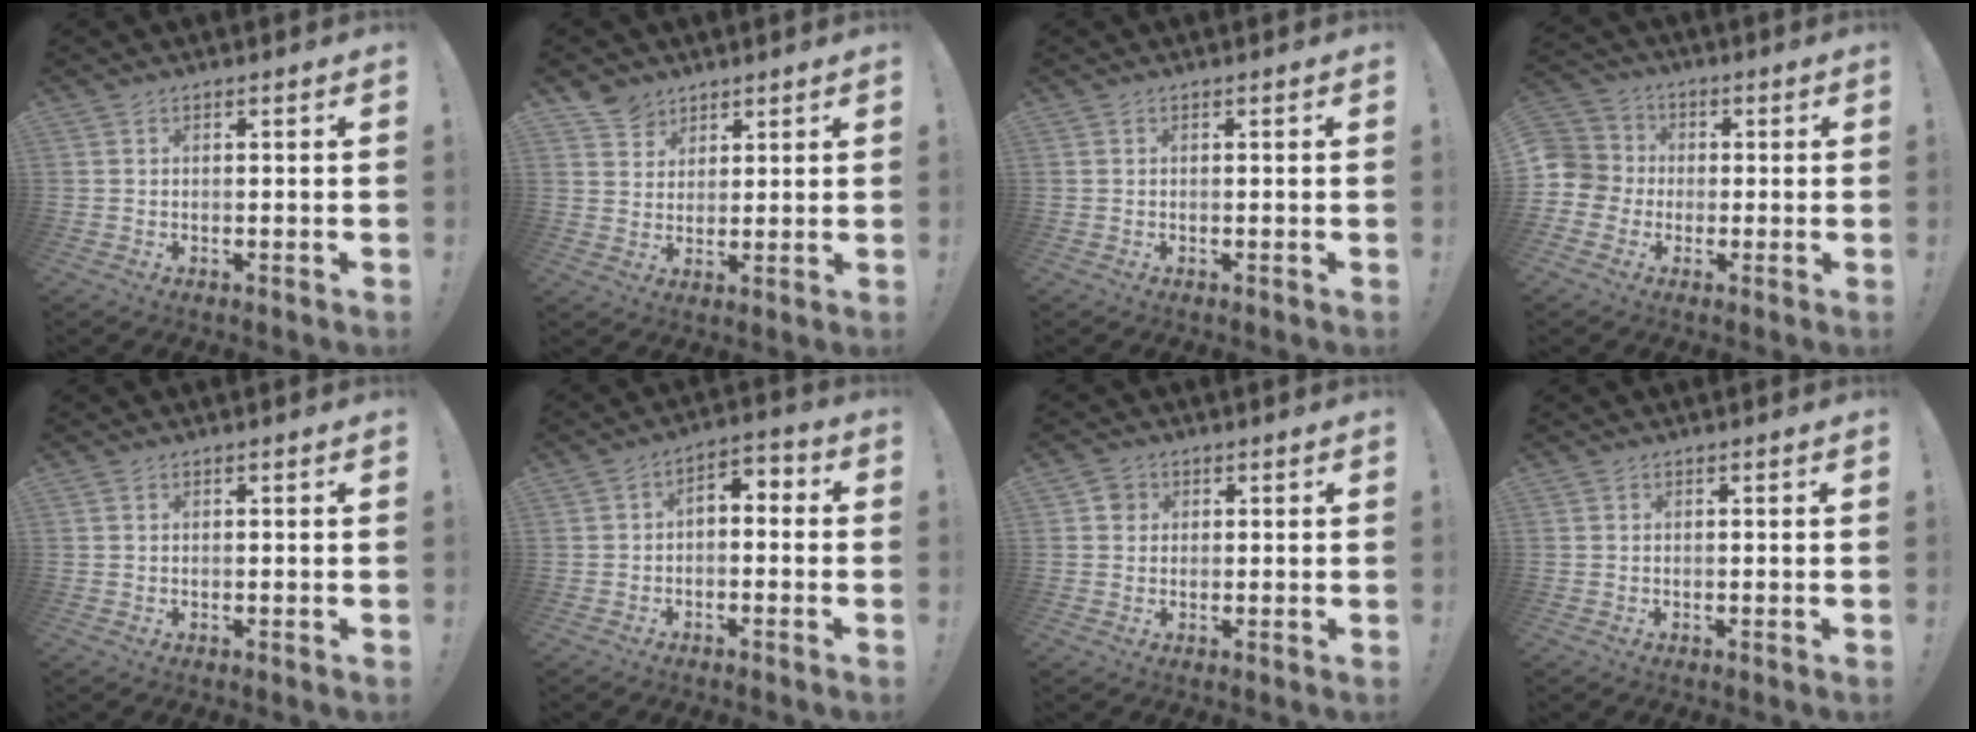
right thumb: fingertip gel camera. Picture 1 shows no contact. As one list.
[{"total": 5.9, "force": [4.2, 4.1, 0.4], "torque": [-0.006, -0.030, 0.082]}, {"total": 0.0}, {"total": 7.6, "force": [-1.3, 7.3, 1.6], "torque": [-0.036, 0.013, -0.024]}, {"total": 0.0}, {"total": 4.0, "force": [-2.3, 2.4, 2.3], "torque": [-0.028, 0.012, -0.042]}, {"total": 2.9, "force": [0.7, 2.7, 1.0], "torque": [-0.006, 0.002, 0.011]}, {"total": 0.0}]